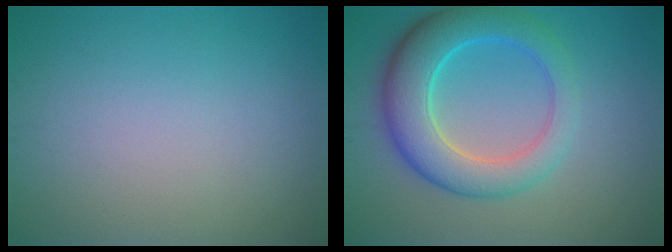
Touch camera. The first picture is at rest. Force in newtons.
{"total": 7.2, "press": 7.2, "slide": 0.5}